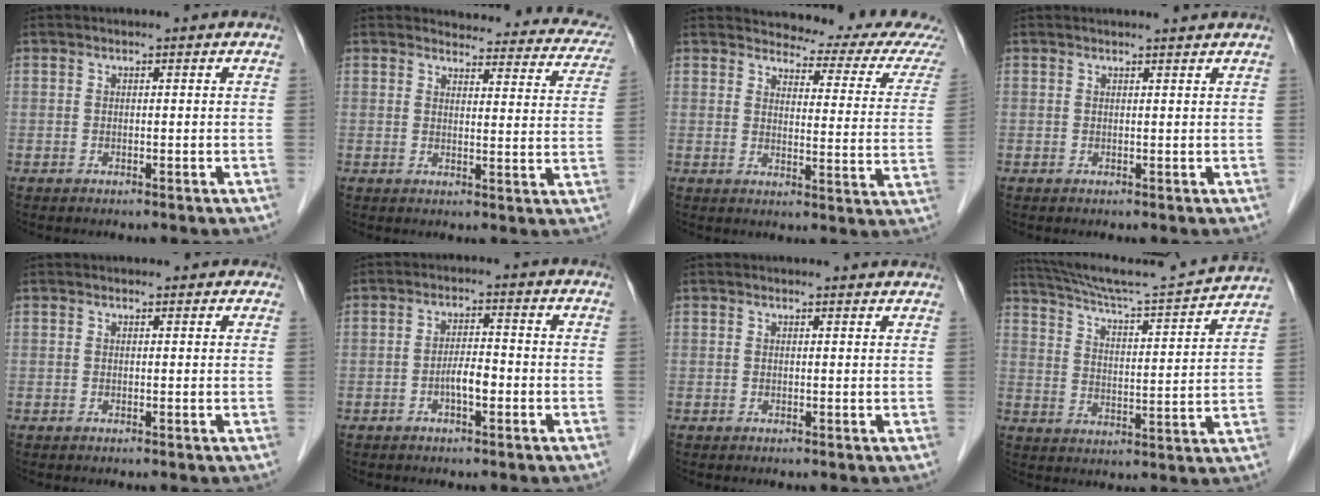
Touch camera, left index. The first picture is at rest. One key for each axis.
{"total": 16.4, "fx": 15.4, "fy": 4.7, "fz": 3.5, "tx": -0.004, "ty": -0.037, "tz": 0.142}
{"total": 12.6, "fx": 12.1, "fy": 1.5, "fz": 3.1, "tx": -0.025, "ty": -0.051, "tz": 0.120}
{"total": 1.9, "fx": 1.8, "fy": -0.4, "fz": 0.4, "tx": -0.009, "ty": 0.003, "tz": 0.025}
{"total": 2.7, "fx": 2.4, "fy": 1.2, "fz": 0.6, "tx": -0.004, "ty": 0.014, "tz": 0.018}
{"total": 3.1, "fx": -1.3, "fy": 0.9, "fz": 2.7, "tx": -0.050, "ty": 0.004, "tz": -0.024}
{"total": 3.3, "fx": 3.2, "fy": 0.6, "fz": 0.3, "tx": -0.009, "ty": 0.005, "tz": 0.027}
{"total": 18.7, "fx": 17.5, "fy": -1.6, "fz": 6.3, "tx": -0.118, "ty": -0.029, "tz": 0.251}